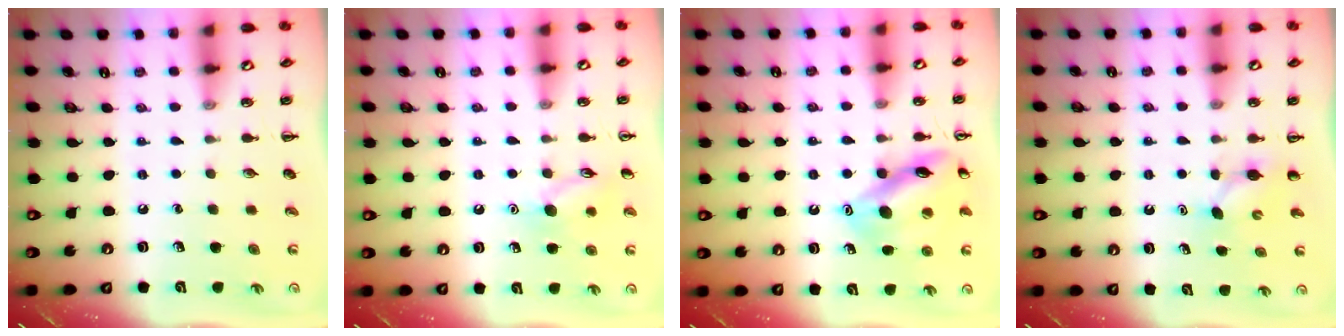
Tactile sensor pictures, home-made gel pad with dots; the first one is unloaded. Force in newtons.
{"total": 9.2, "press": 9.2, "slide": 0.8}
{"total": 14.9, "press": 14.8, "slide": 1.4}
{"total": 4.0, "press": 3.8, "slide": 1.3}